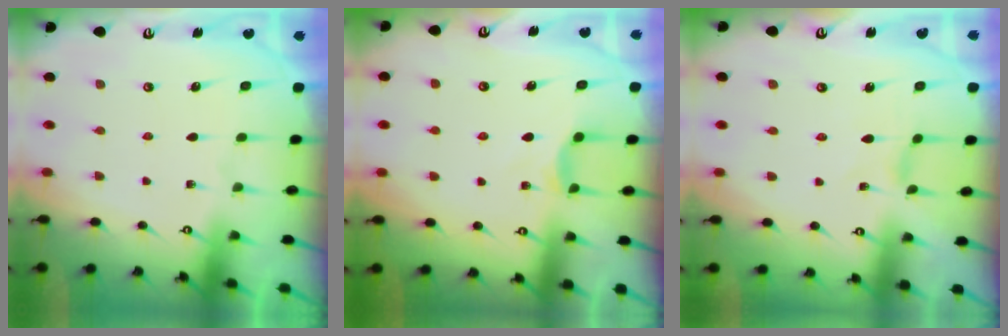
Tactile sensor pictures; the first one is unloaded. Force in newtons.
{"total": 2.9, "press": 2.9, "slide": 0.4}
{"total": 0.6, "press": 0.6, "slide": 0.2}